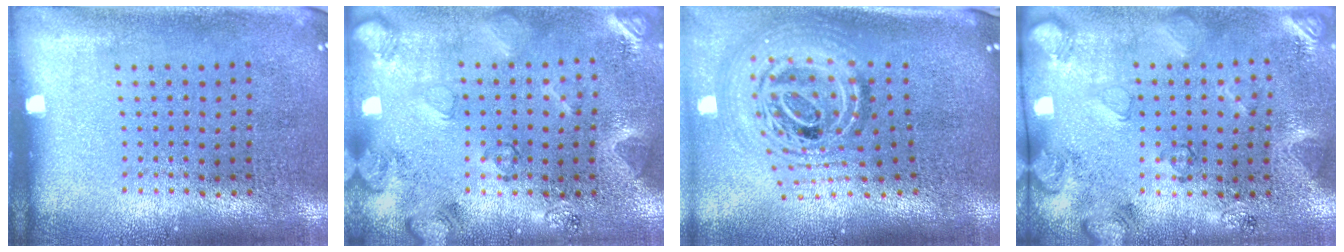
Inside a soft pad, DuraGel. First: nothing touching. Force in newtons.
{"total": 2.2, "press": 2.1, "slide": 0.7}
{"total": 2.3, "press": 1.7, "slide": 1.5}
{"total": 2.3, "press": 1.8, "slide": 1.4}